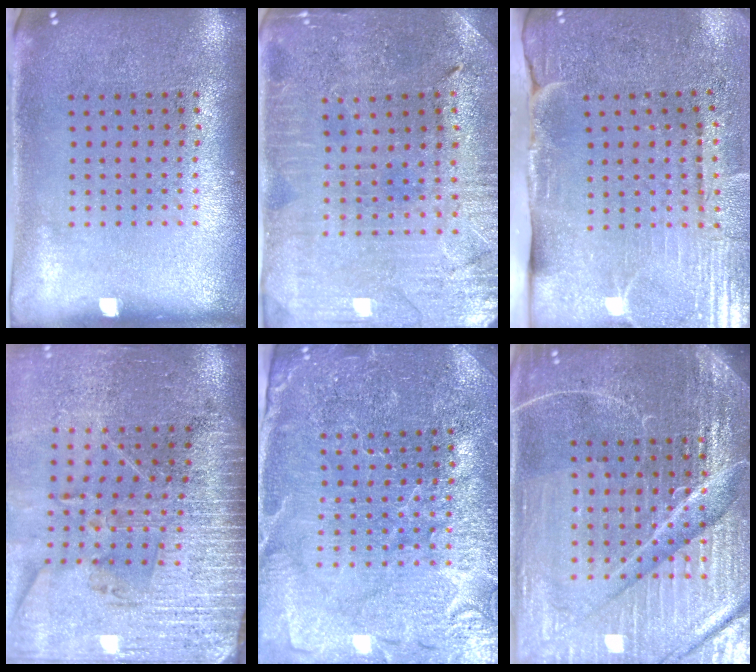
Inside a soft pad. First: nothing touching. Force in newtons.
{"total": 1.0, "press": 0.9, "slide": 0.2}
{"total": 4.5, "press": 3.8, "slide": 2.4}
{"total": 3.5, "press": 3.2, "slide": 1.4}
{"total": 4.0, "press": 3.8, "slide": 1.3}
{"total": 6.5, "press": 5.8, "slide": 3.0}